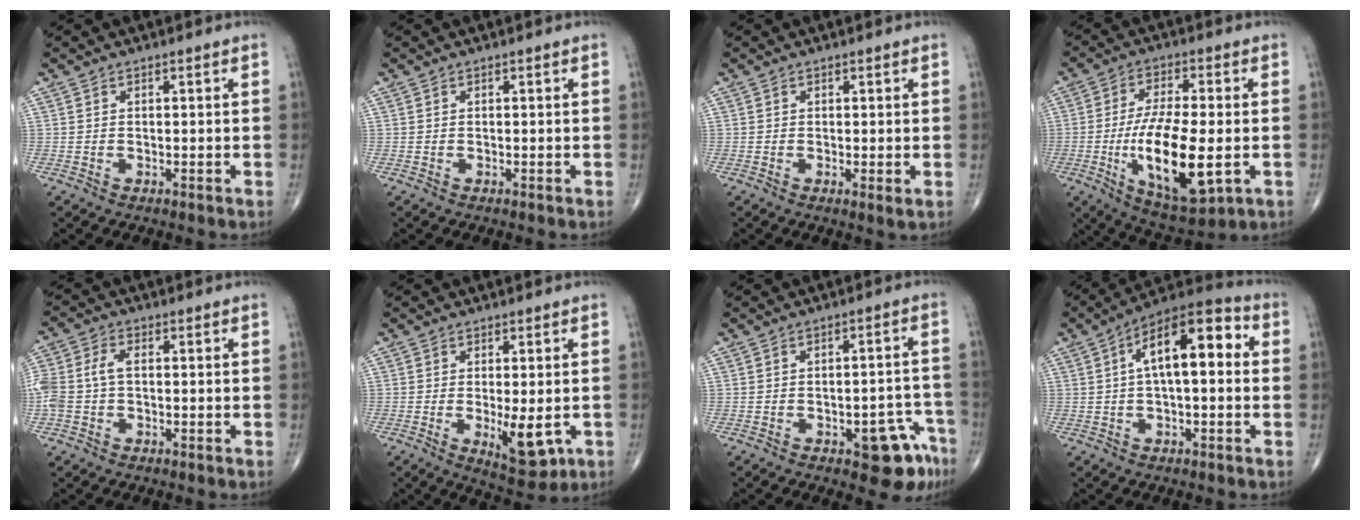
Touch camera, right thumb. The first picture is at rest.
{"total": 0.0}
{"total": 1.3, "force": [0.1, 0.3, 1.3], "torque": [-0.022, -0.007, -0.001]}
{"total": 17.2, "force": [-3.4, 6.3, 15.6], "torque": [-0.272, -0.006, -0.047]}
{"total": 7.0, "force": [-0.2, 4.5, 5.4], "torque": [-0.141, 0.021, -0.005]}
{"total": 7.8, "force": [-1.6, 3.0, 7.0], "torque": [-0.093, -0.019, -0.014]}
{"total": 8.9, "force": [-4.6, 3.7, 6.6], "torque": [-0.049, 0.033, -0.051]}
{"total": 14.3, "force": [2.4, 6.1, 12.8], "torque": [-0.190, 0.038, 0.027]}